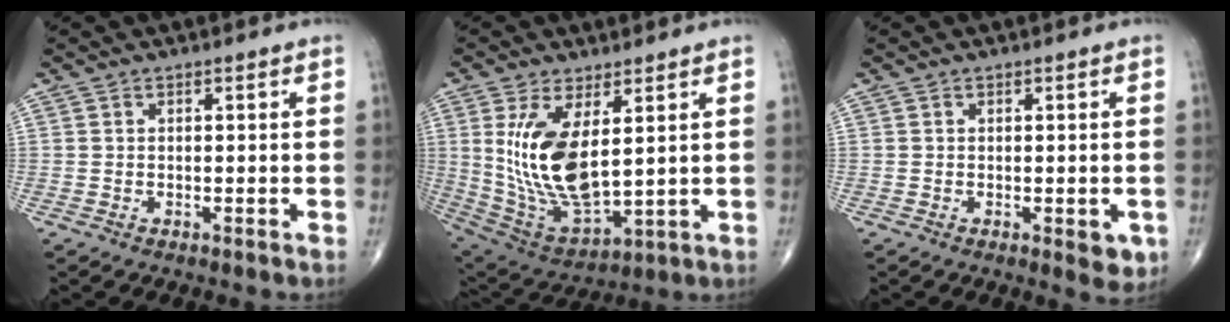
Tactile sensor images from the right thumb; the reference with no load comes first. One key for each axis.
{"total": 15.9, "fx": 3.4, "fy": 7.1, "fz": 13.8, "tx": -0.267, "ty": -0.026, "tz": 0.089}
{"total": 3.5, "fx": -1.1, "fy": 1.6, "fz": 2.9, "tx": -0.019, "ty": -0.005, "tz": -0.011}